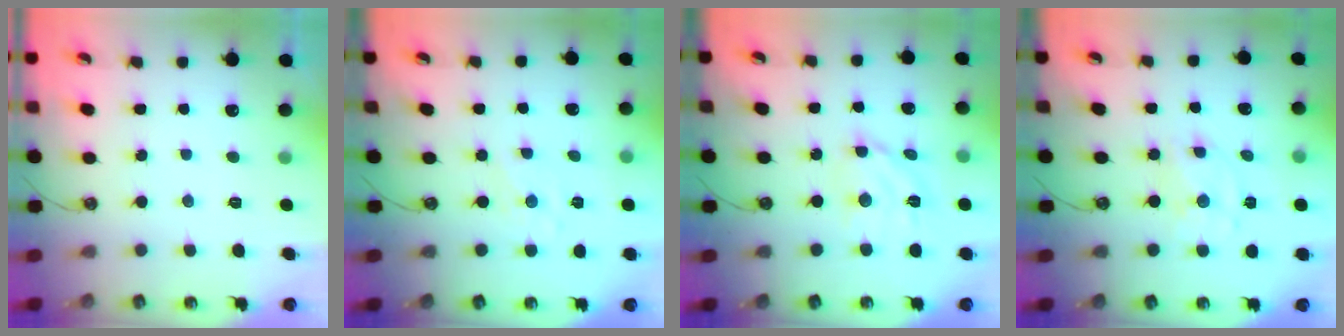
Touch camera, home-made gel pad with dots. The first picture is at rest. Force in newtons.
{"total": 1.7, "press": 1.6, "slide": 0.2}
{"total": 10.5, "press": 10.5, "slide": 0.8}
{"total": 4.8, "press": 4.8, "slide": 0.6}